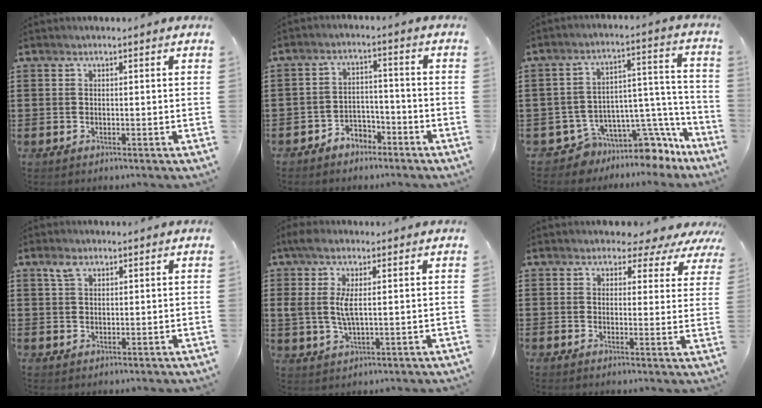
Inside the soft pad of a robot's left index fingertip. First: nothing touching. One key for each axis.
{"total": 3.7, "fx": -3.3, "fy": 1.6, "fz": 0.6, "tx": -0.016, "ty": 0.010, "tz": -0.068}
{"total": 8.2, "fx": -7.4, "fy": 3.1, "fz": 1.8, "tx": -0.025, "ty": 0.005, "tz": -0.133}
{"total": 2.6, "fx": 1.7, "fy": 1.2, "fz": 1.5, "tx": -0.035, "ty": 0.004, "tz": 0.031}
{"total": 5.5, "fx": 1.1, "fy": 2.1, "fz": 4.9, "tx": -0.119, "ty": -0.002, "tz": 0.012}
{"total": 3.6, "fx": 3.0, "fy": 1.8, "fz": 0.8, "tx": -0.018, "ty": -0.013, "tz": 0.049}